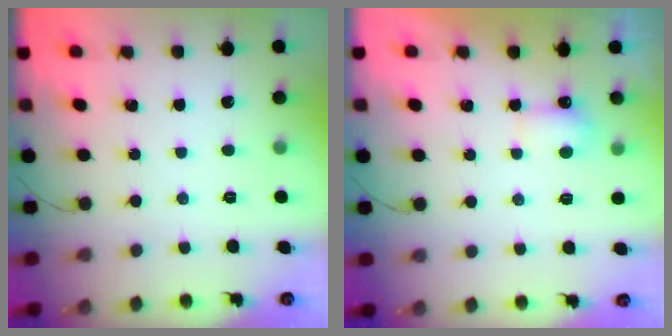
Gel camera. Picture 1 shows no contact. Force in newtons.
{"total": 3.2, "press": 3.0, "slide": 1.1}